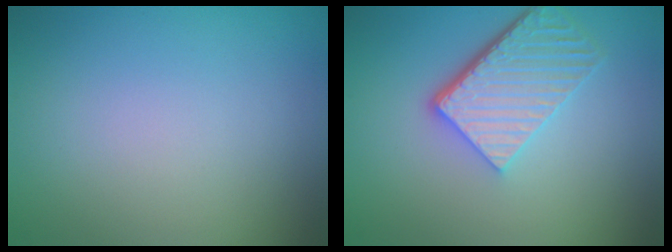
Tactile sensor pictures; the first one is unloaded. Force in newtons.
{"total": 5.6, "press": 3.9, "slide": 3.9}